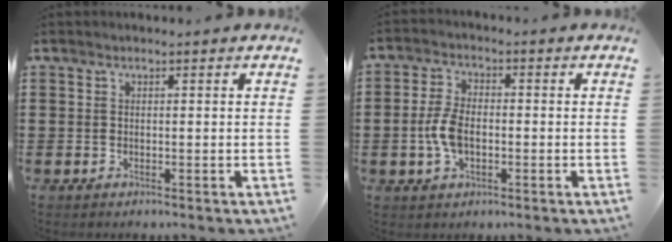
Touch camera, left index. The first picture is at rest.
{"total": 5.8, "force": [-1.1, 3.1, 4.8], "torque": [-0.120, -0.004, -0.028]}